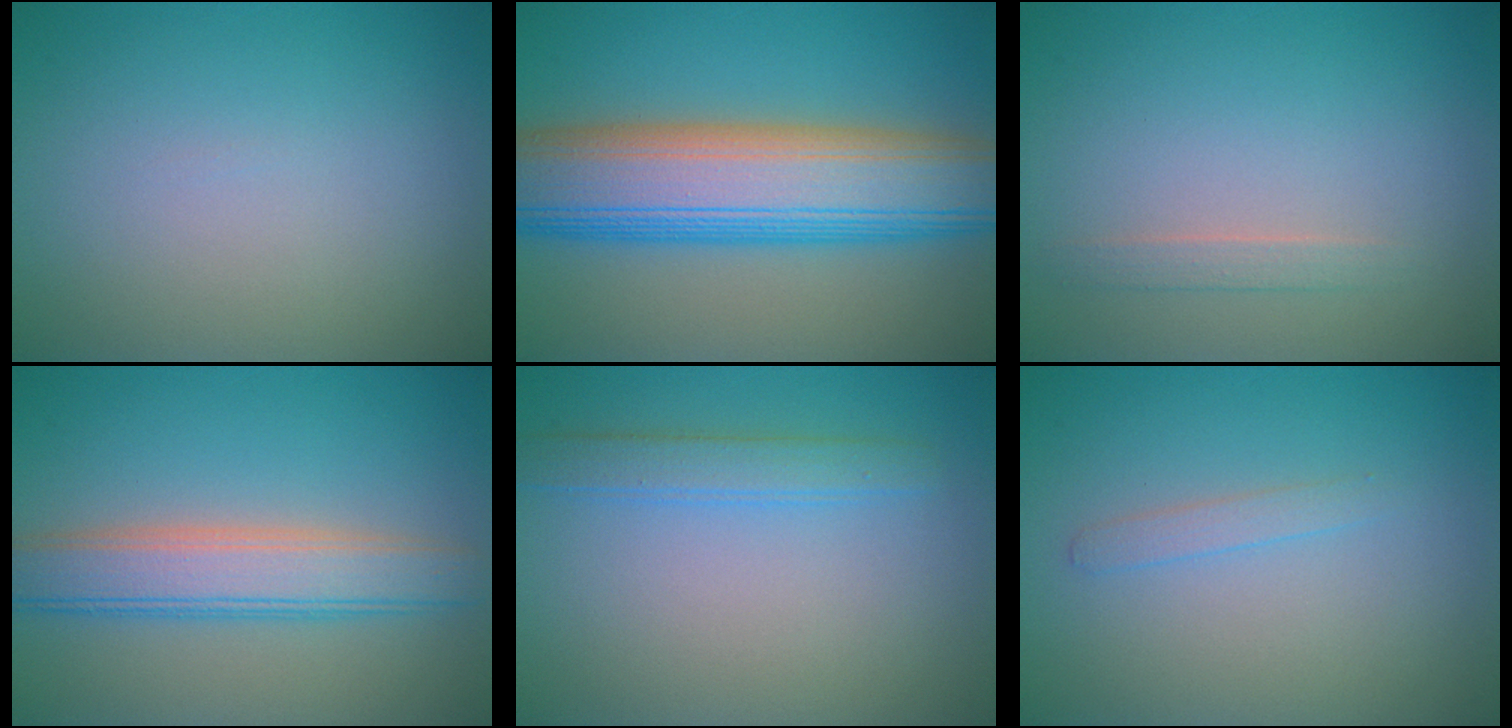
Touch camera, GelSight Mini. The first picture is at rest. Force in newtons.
{"total": 12.9, "press": 12.9, "slide": 0.4}
{"total": 1.1, "press": 1.1, "slide": 0.1}
{"total": 5.4, "press": 5.4, "slide": 0.3}
{"total": 2.3, "press": 2.3, "slide": 0.2}
{"total": 1.0, "press": 1.0, "slide": 0.1}